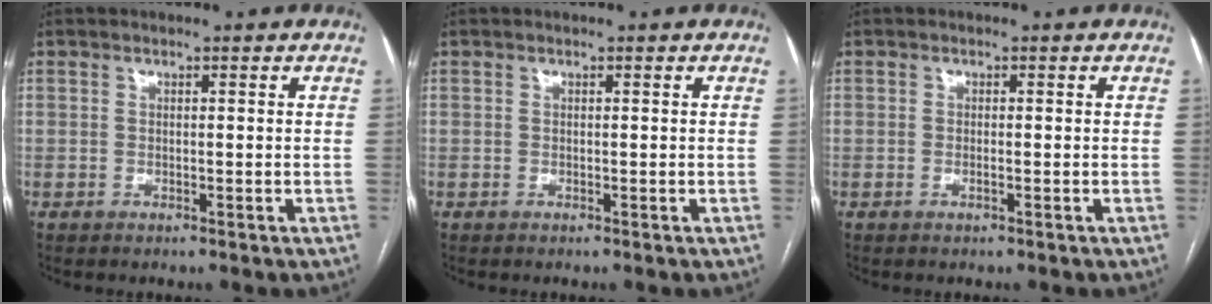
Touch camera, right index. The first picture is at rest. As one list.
[{"total": 0.0}, {"total": 0.7, "force": [-0.3, 0.0, 0.7], "torque": [-0.015, 0.000, -0.002]}]